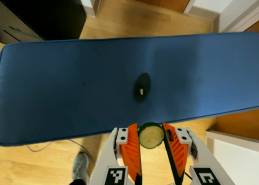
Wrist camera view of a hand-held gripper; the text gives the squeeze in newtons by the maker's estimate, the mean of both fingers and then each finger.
{"total": 10.8, "left": 11.2, "right": 10.5}